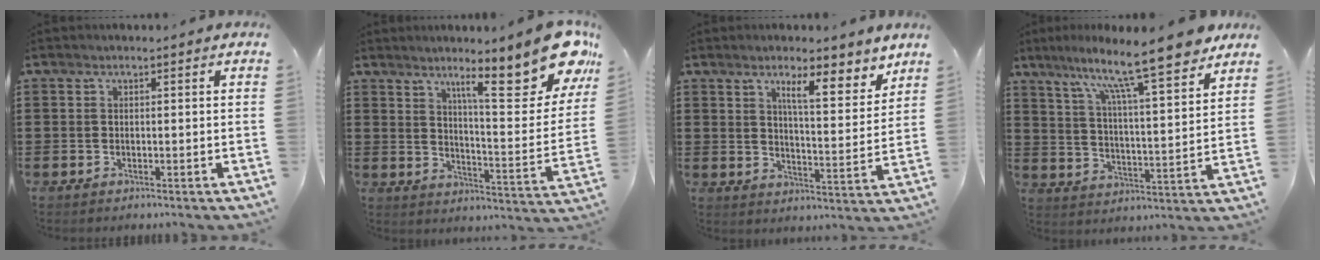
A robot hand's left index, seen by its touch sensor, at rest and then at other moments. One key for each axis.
{"total": 16.1, "fx": 10.4, "fy": 2.8, "fz": 11.9, "tx": -0.189, "ty": -0.049, "tz": 0.159}
{"total": 7.2, "fx": 5.3, "fy": 1.2, "fz": 4.8, "tx": -0.077, "ty": -0.028, "tz": 0.083}
{"total": 12.7, "fx": 10.1, "fy": 0.5, "fz": 7.7, "tx": -0.153, "ty": -0.061, "tz": 0.163}